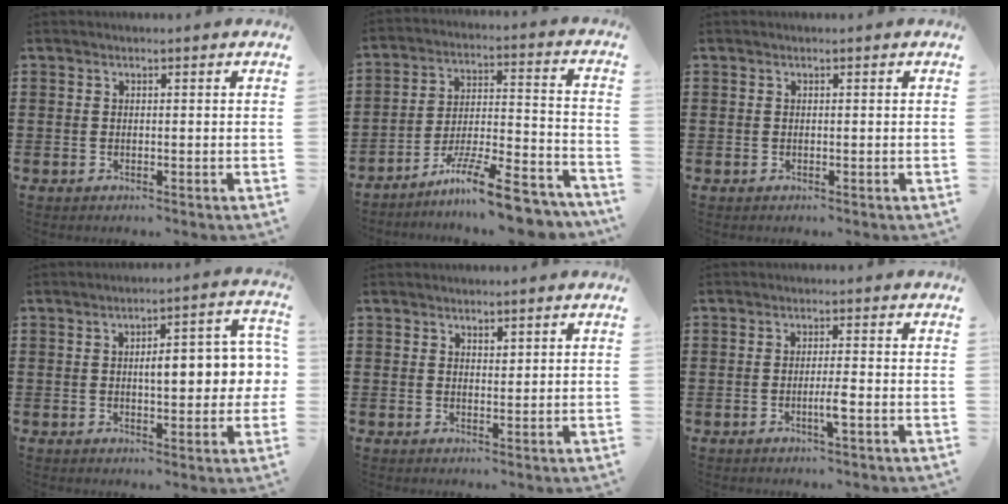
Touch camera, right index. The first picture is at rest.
{"total": 12.4, "force": [-10.0, 1.2, 7.3], "torque": [-0.110, 0.032, -0.185]}
{"total": 0.0}
{"total": 7.3, "force": [0.1, 2.8, 6.8], "torque": [-0.093, -0.005, -0.008]}
{"total": 1.3, "force": [1.1, 0.5, 0.2], "torque": [-0.006, 0.003, 0.021]}
{"total": 3.0, "force": [-1.1, 0.0, 2.8], "torque": [-0.047, -0.003, -0.020]}